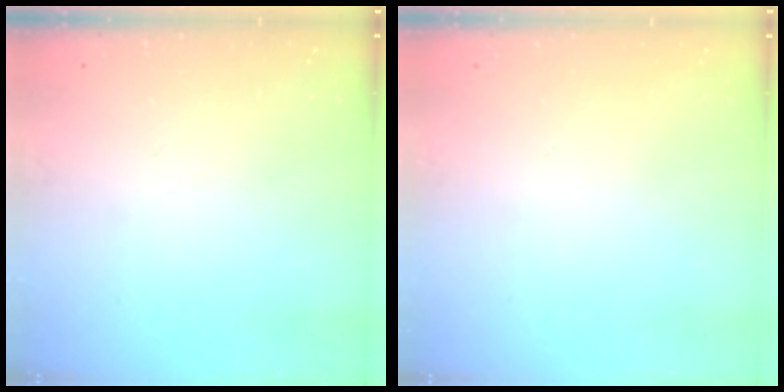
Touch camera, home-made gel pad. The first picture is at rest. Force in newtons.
{"total": 1.5, "press": 1.5, "slide": 0.1}